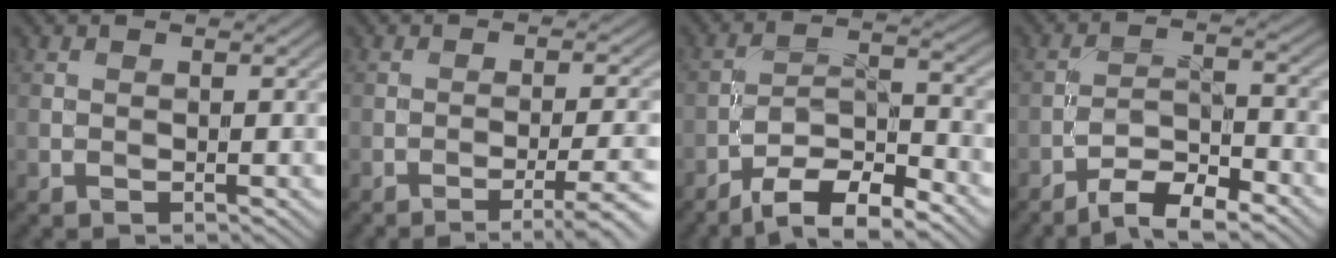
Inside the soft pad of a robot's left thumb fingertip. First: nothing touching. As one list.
[{"total": 5.5, "force": [-3.0, 1.1, 4.5], "torque": [-0.077, 0.001, -0.039]}, {"total": 9.4, "force": [-6.9, 2.6, 5.7], "torque": [-0.093, 0.005, -0.132]}, {"total": 6.6, "force": [-5.2, 1.8, 3.8], "torque": [-0.062, 0.007, -0.098]}]